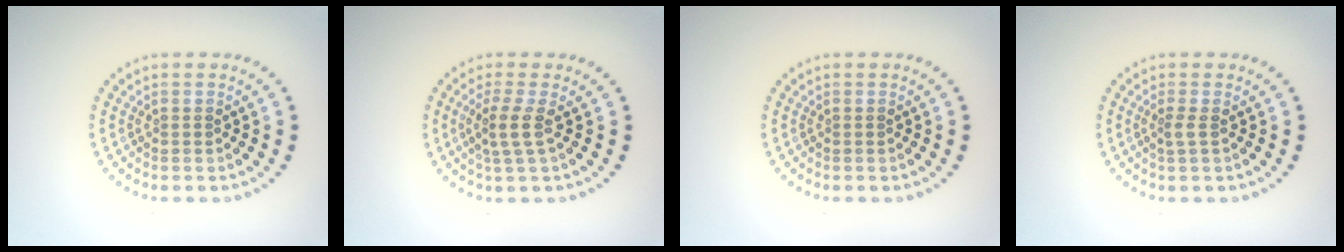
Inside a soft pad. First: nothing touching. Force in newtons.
{"total": 2.2, "press": 1.7, "slide": 1.4}
{"total": 0.0}
{"total": 0.9, "press": 0.6, "slide": 0.7}